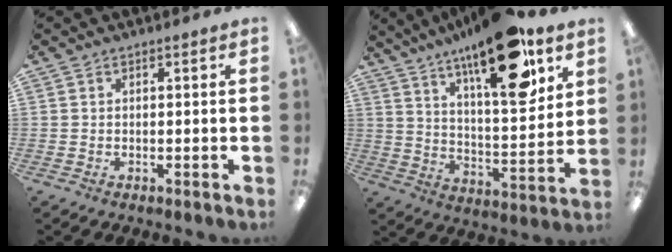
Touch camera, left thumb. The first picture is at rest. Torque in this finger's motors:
{"motor_torque": [0.44, 0.65, 1.44, -1.33, 0.16]}